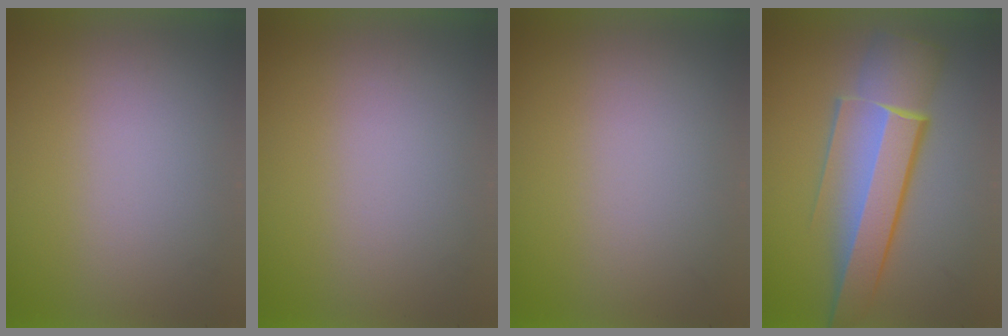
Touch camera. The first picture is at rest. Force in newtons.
{"total": 0.0}
{"total": 0.0}
{"total": 6.1}